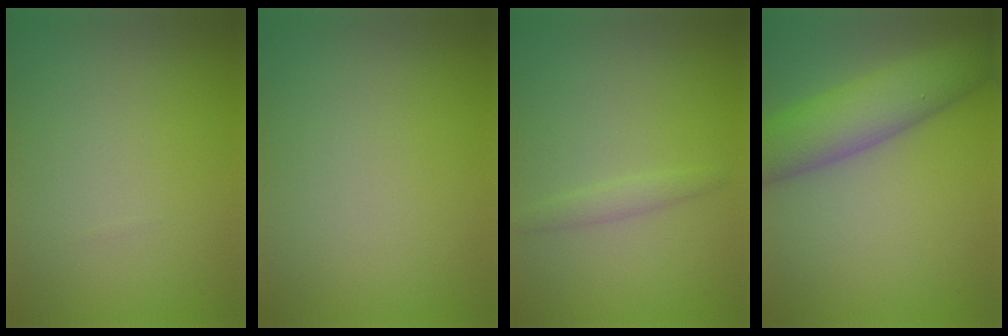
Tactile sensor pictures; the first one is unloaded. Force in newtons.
{"total": 0.0}
{"total": 1.2, "press": 1.2, "slide": 0.0}
{"total": 6.8, "press": 6.8, "slide": 0.3}